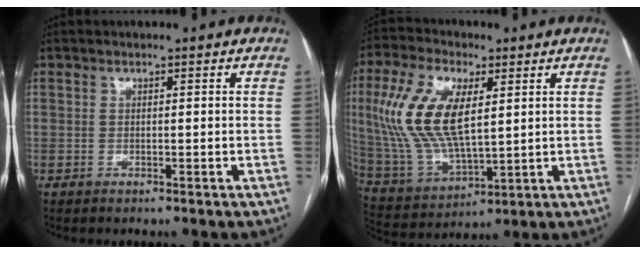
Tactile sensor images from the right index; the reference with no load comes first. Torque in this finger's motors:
{"motor_torque": [2.03, 0.10, 1.05, 0.21]}